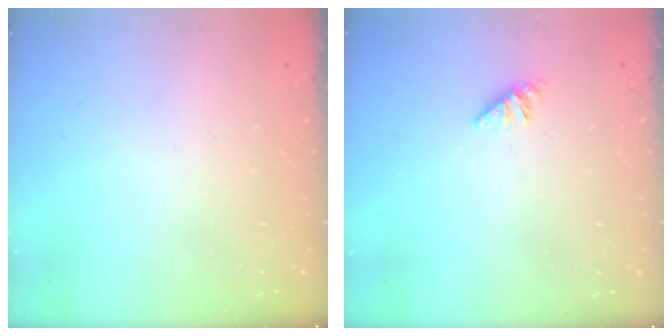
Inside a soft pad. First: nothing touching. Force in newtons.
{"total": 0.6, "press": 0.6, "slide": 0.2}